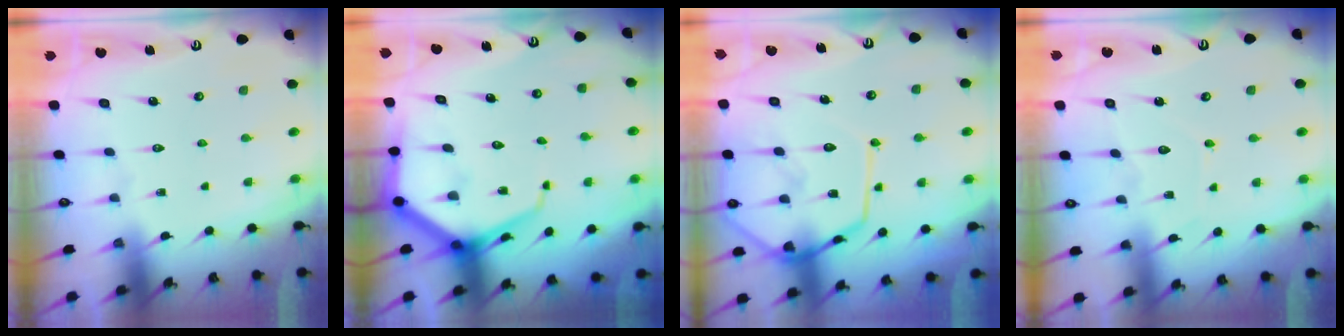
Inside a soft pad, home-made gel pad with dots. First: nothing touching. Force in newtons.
{"total": 9.5, "press": 9.5, "slide": 1.0}
{"total": 15.7, "press": 15.6, "slide": 1.4}
{"total": 6.5, "press": 6.4, "slide": 0.6}